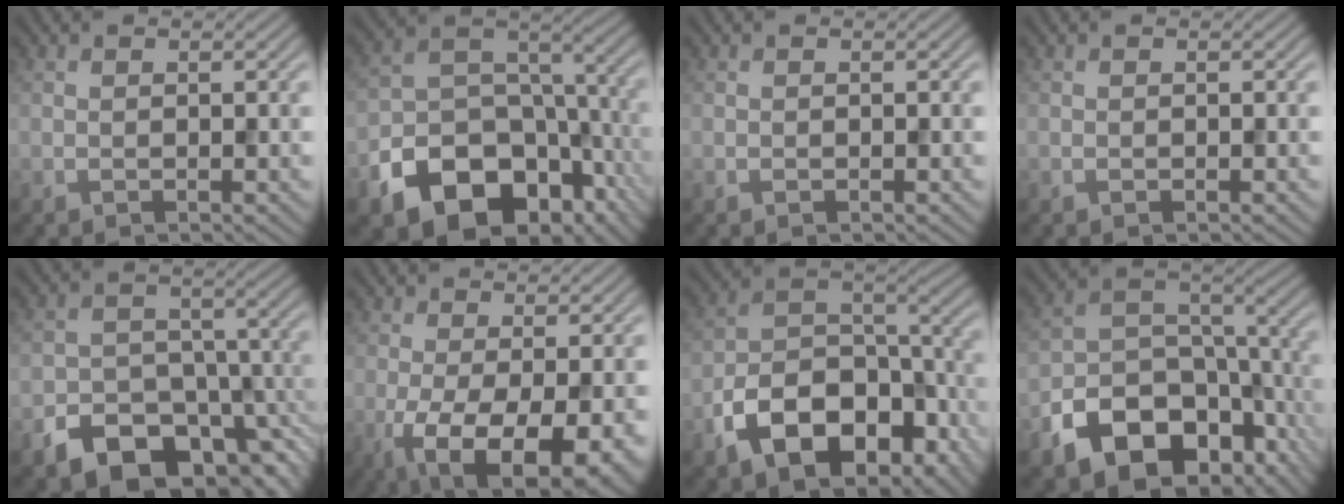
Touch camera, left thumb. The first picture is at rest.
{"total": 17.9, "force": [-9.9, 12.2, 8.6], "torque": [-0.187, -0.037, -0.140]}
{"total": 0.0}
{"total": 0.0}
{"total": 13.2, "force": [-8.4, 8.0, 6.3], "torque": [-0.119, -0.017, -0.135]}
{"total": 10.1, "force": [-3.2, 4.7, 8.4], "torque": [-0.161, -0.024, -0.041]}
{"total": 14.1, "force": [-7.6, 8.2, 8.7], "torque": [-0.171, -0.023, -0.141]}
{"total": 16.3, "force": [-8.9, 10.6, 8.5], "torque": [-0.183, -0.046, -0.142]}